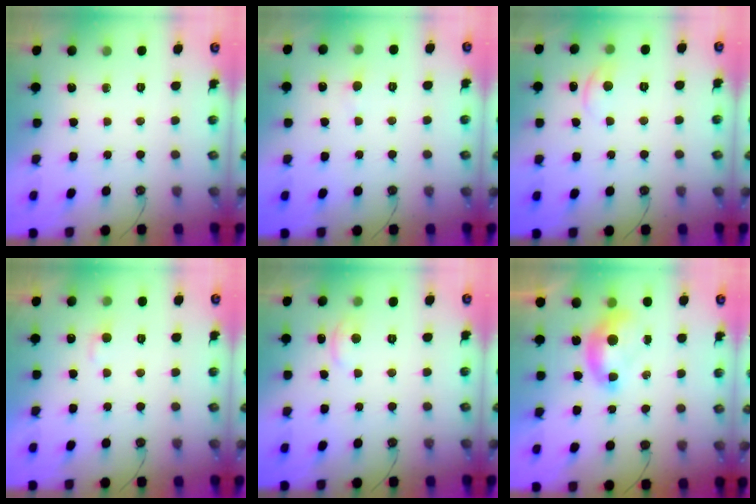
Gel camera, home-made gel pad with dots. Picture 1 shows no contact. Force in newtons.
{"total": 1.1, "press": 0.9, "slide": 0.5}
{"total": 2.1, "press": 2.1, "slide": 0.5}
{"total": 2.8, "press": 2.8, "slide": 0.5}
{"total": 2.4, "press": 2.4, "slide": 0.4}
{"total": 1.7, "press": 1.7, "slide": 0.5}